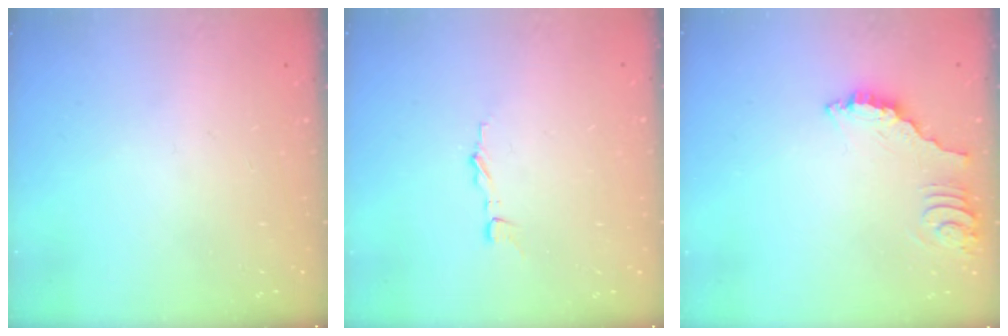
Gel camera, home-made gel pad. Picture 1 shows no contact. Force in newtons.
{"total": 3.6, "press": 3.6, "slide": 0.4}
{"total": 3.4, "press": 3.4, "slide": 0.1}